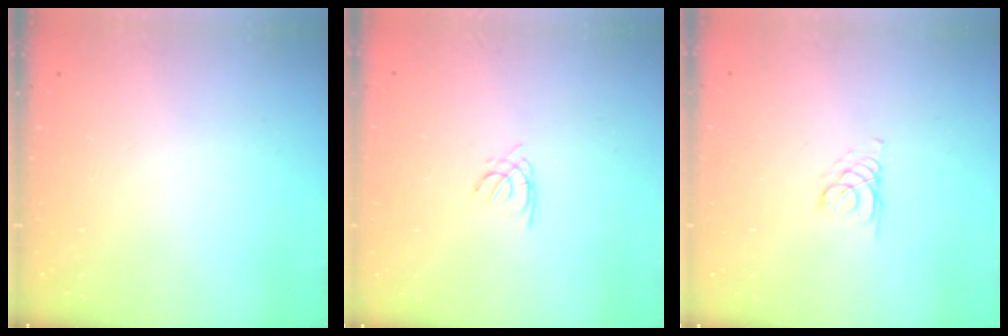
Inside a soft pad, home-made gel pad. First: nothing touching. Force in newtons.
{"total": 1.5, "press": 1.4, "slide": 0.4}
{"total": 2.1, "press": 2.1, "slide": 0.2}